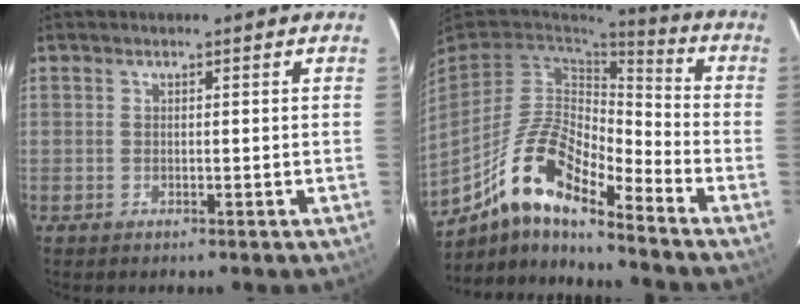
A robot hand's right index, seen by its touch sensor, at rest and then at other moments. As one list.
[{"total": 13.9, "force": [-10.0, 3.8, 9.0], "torque": [-0.174, 0.025, -0.181]}]